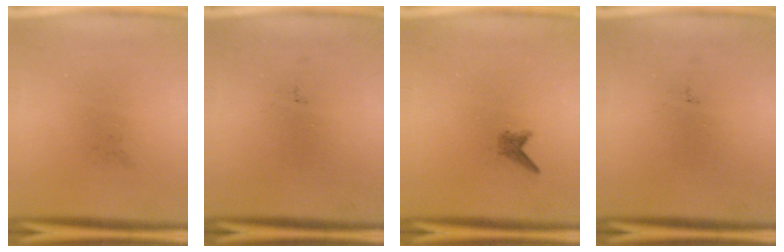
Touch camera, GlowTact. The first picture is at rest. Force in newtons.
{"total": 0.0}
{"total": 1.0}
{"total": 0.0}